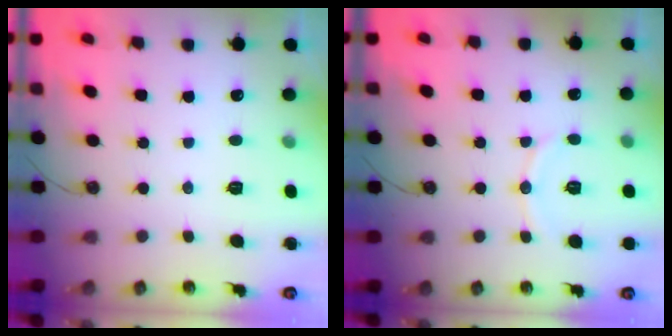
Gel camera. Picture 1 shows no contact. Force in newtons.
{"total": 6.5, "press": 6.5, "slide": 0.7}